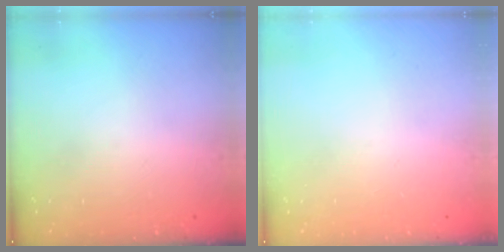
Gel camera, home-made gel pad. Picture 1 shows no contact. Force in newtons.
{"total": 0.0}